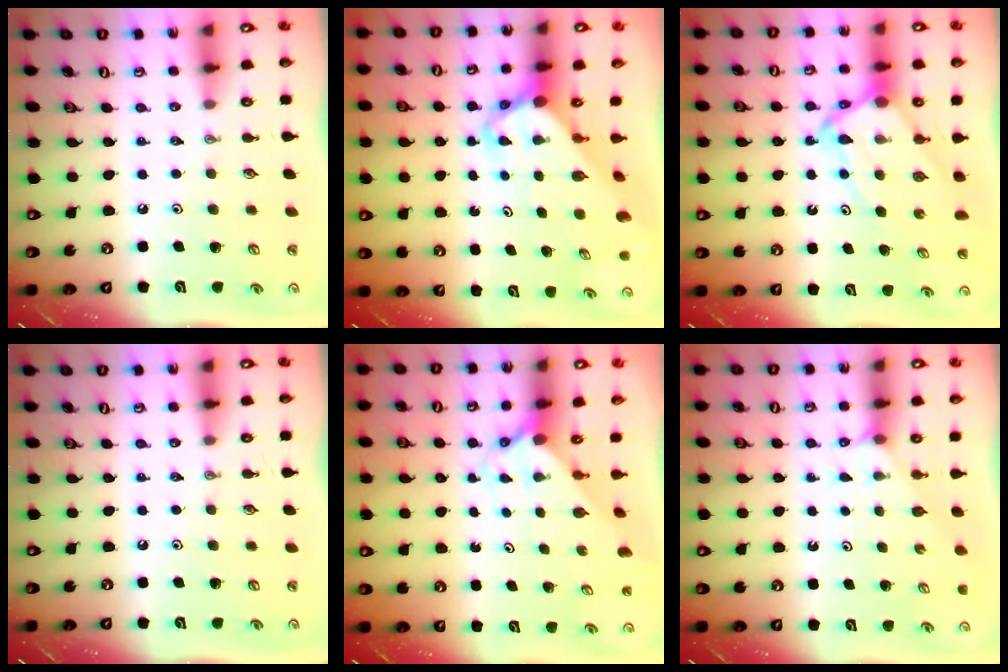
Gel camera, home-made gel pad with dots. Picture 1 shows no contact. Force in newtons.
{"total": 4.4, "press": 4.4, "slide": 0.3}
{"total": 8.5, "press": 8.5, "slide": 0.7}
{"total": 0.0}
{"total": 1.7, "press": 1.7, "slide": 0.1}
{"total": 2.2, "press": 2.2, "slide": 0.4}